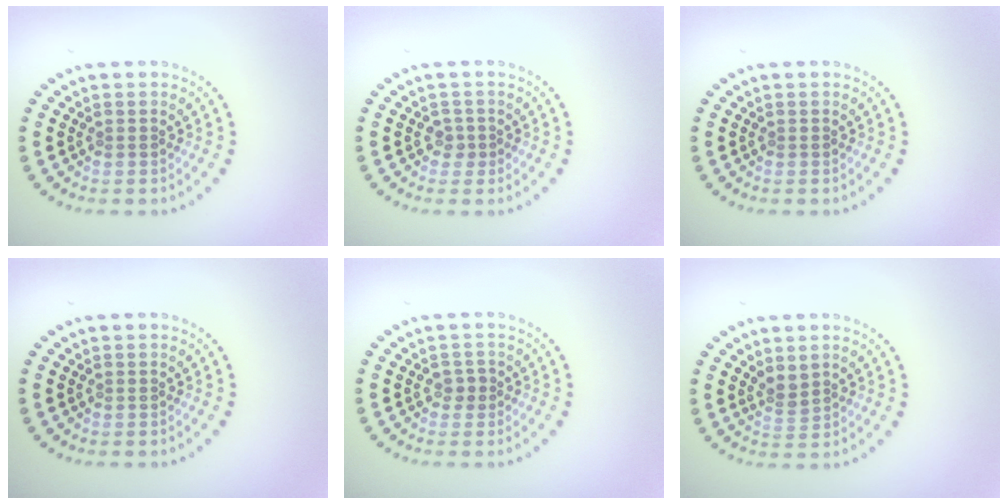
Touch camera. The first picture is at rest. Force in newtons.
{"total": 1.1, "press": 0.9, "slide": 0.5}
{"total": 0.0}
{"total": 0.0}
{"total": 1.1, "press": 1.0, "slide": 0.3}
{"total": 1.7, "press": 1.2, "slide": 1.1}